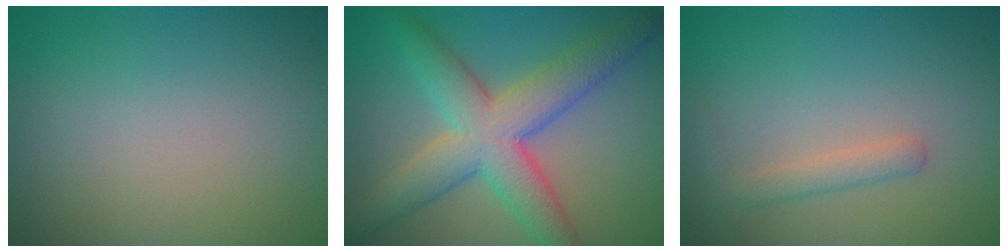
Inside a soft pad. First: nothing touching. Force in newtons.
{"total": 7.7, "press": 7.7, "slide": 0.2}
{"total": 1.6, "press": 1.6, "slide": 0.1}